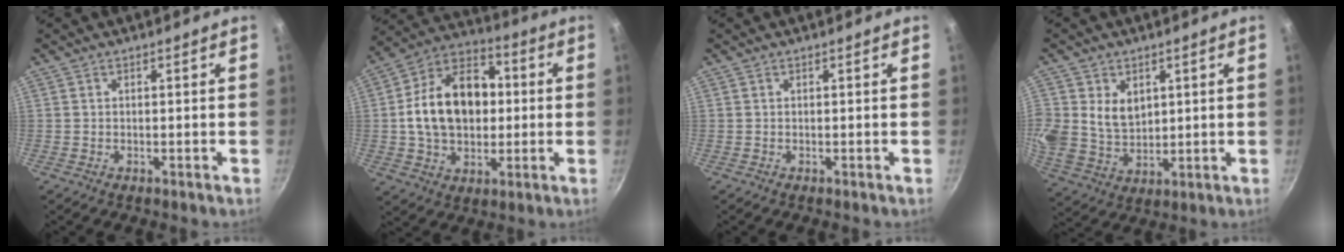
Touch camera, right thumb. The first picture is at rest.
{"total": 18.9, "force": [0.9, 13.4, 13.2], "torque": [-0.190, 0.030, 0.005]}
{"total": 0.0}
{"total": 11.9, "force": [3.2, 9.4, 6.6], "torque": [-0.134, -0.012, 0.075]}